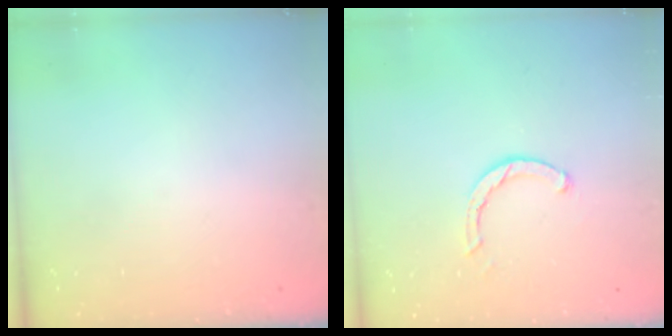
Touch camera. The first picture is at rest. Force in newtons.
{"total": 2.4, "press": 2.4, "slide": 0.1}